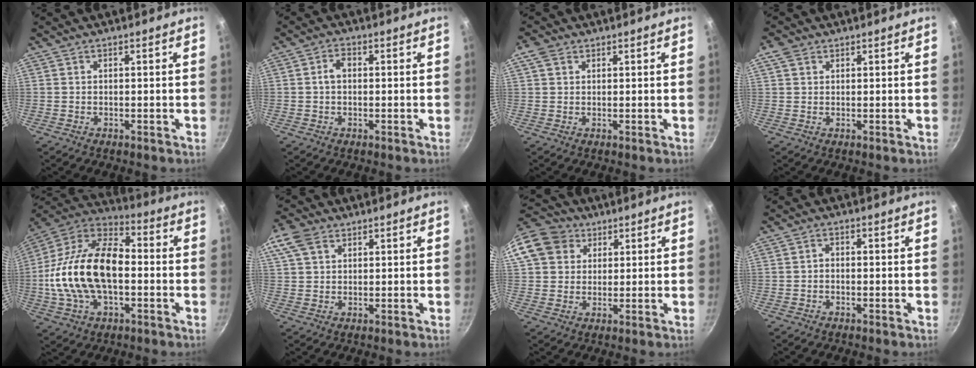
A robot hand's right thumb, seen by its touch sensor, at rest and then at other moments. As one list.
[{"total": 2.6, "force": [0.0, 1.8, 1.9], "torque": [-0.030, 0.010, -0.002]}, {"total": 2.8, "force": [1.3, 2.0, 1.5], "torque": [-0.026, 0.002, 0.022]}, {"total": 2.6, "force": [1.3, 1.8, 1.3], "torque": [-0.022, 0.001, 0.023]}, {"total": 22.9, "force": [-1.9, 13.4, 18.5], "torque": [-0.338, 0.041, -0.046]}, {"total": 6.1, "force": [3.0, 4.0, 3.4], "torque": [-0.065, 0.006, 0.054]}, {"total": 13.7, "force": [5.3, 11.3, 5.6], "torque": [-0.114, 0.025, 0.088]}, {"total": 1.3, "force": [-0.5, 0.8, 0.8], "torque": [-0.016, 0.009, -0.011]}]